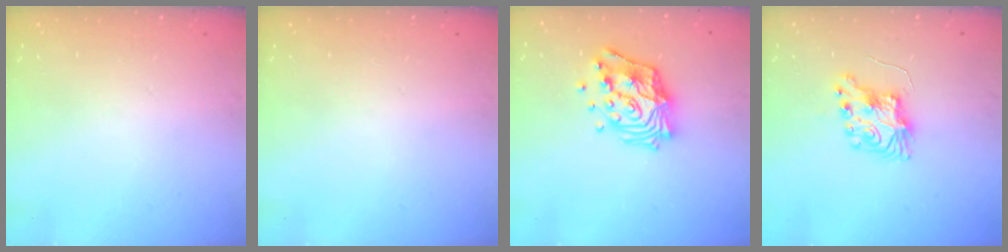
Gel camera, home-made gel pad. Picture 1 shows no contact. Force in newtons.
{"total": 0.0}
{"total": 16.3, "press": 16.3, "slide": 1.3}
{"total": 8.4, "press": 8.4, "slide": 0.2}